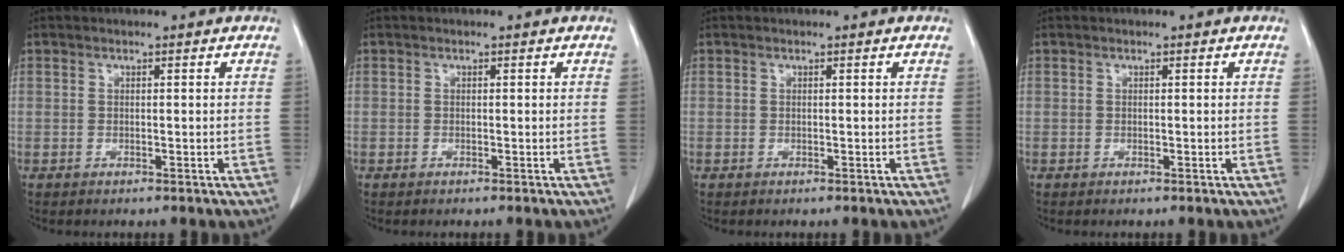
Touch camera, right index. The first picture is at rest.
{"total": 0.0}
{"total": 0.0}
{"total": 0.0}